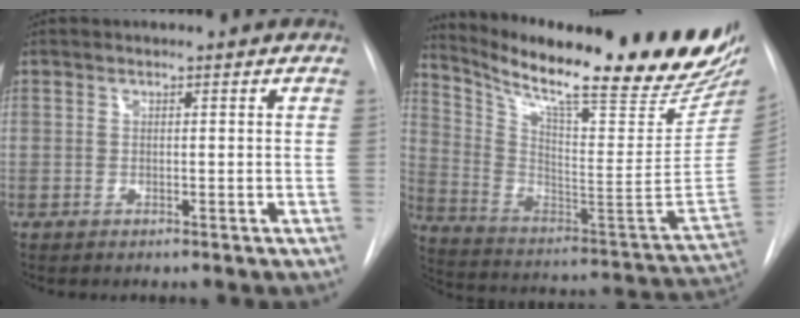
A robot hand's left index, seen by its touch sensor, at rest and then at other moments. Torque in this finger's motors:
{"motor_torque": [0.22, -0.67, 0.25, 0.10]}